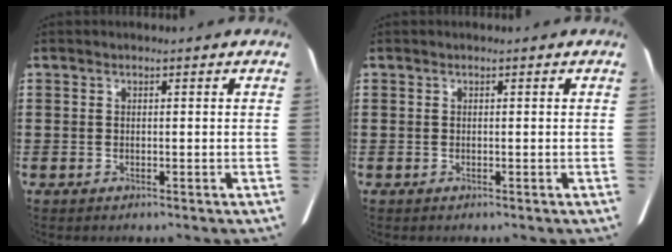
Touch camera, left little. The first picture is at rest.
{"total": 0.0}